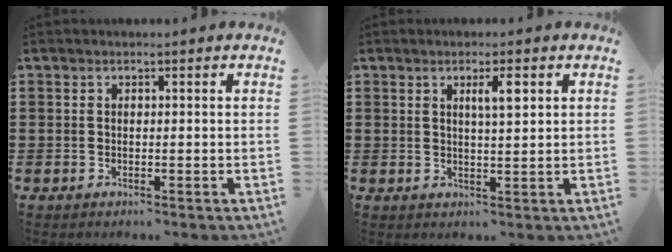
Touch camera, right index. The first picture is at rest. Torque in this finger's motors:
{"motor_torque": [0.04, 0.16, 0.11, 0.03]}